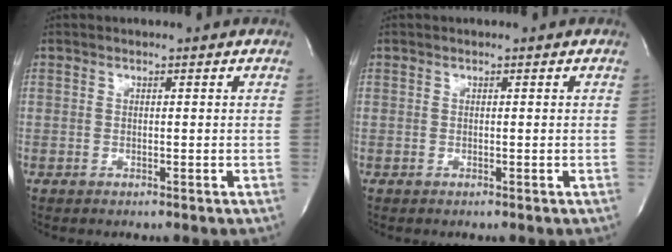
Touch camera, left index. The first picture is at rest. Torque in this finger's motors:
{"motor_torque": [0.00, 0.00, 0.00, 0.00]}